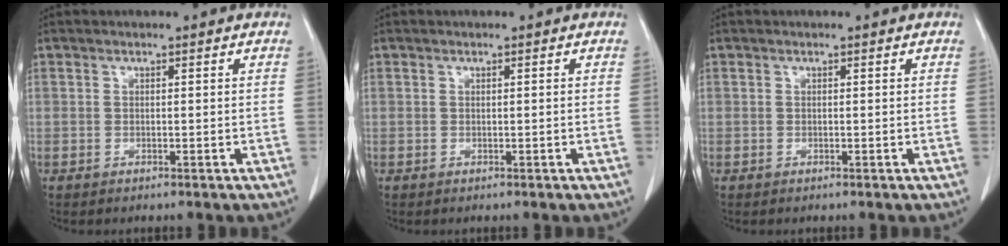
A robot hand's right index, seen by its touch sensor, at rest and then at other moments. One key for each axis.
{"total": 0.0}
{"total": 0.0}